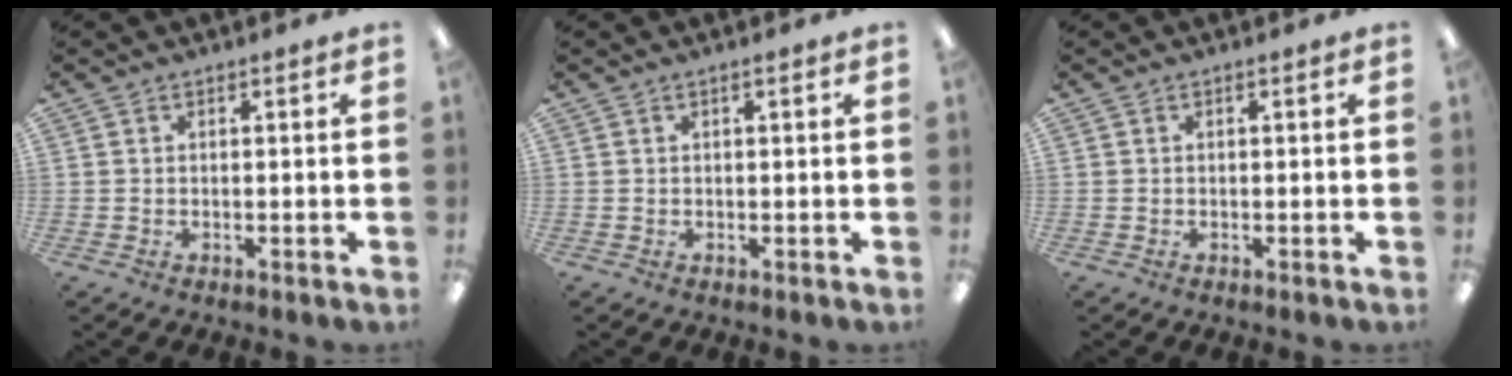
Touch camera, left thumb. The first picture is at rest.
{"total": 0.6, "force": [0.3, 0.1, 0.5], "torque": [-0.010, 0.001, 0.005]}
{"total": 0.0}